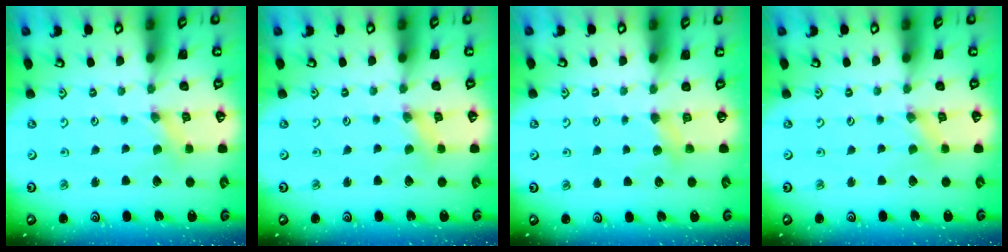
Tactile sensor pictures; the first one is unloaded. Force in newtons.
{"total": 1.1, "press": 1.1, "slide": 0.2}
{"total": 3.9, "press": 3.9, "slide": 0.6}
{"total": 0.0}